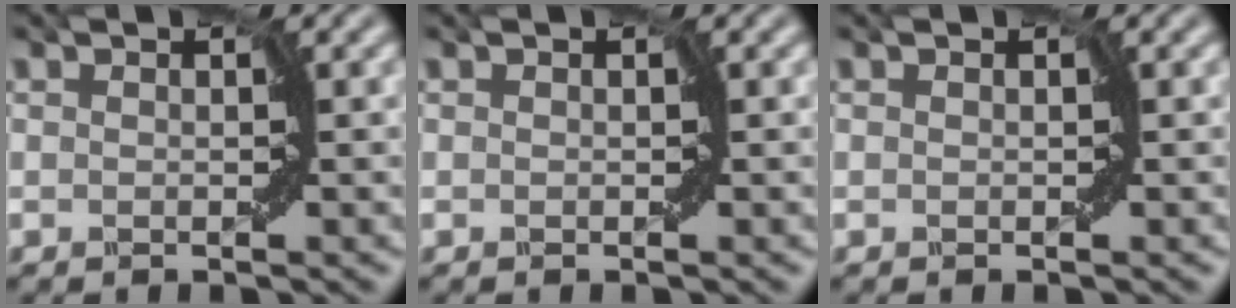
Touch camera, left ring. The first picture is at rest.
{"total": 0.0}
{"total": 0.0}